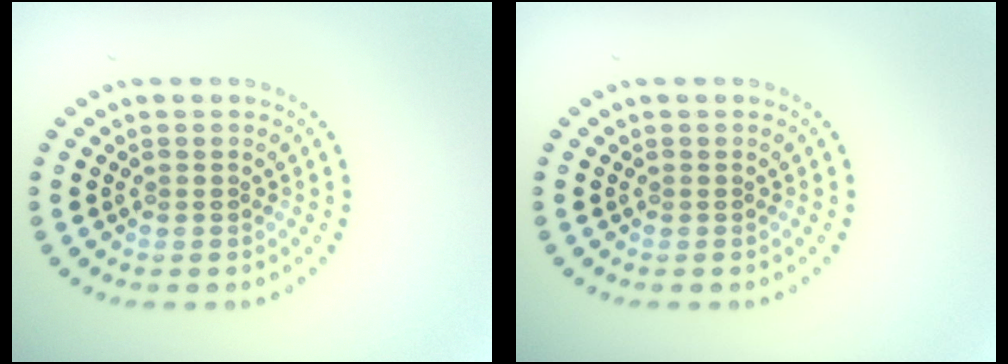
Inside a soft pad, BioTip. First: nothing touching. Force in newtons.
{"total": 0.0}